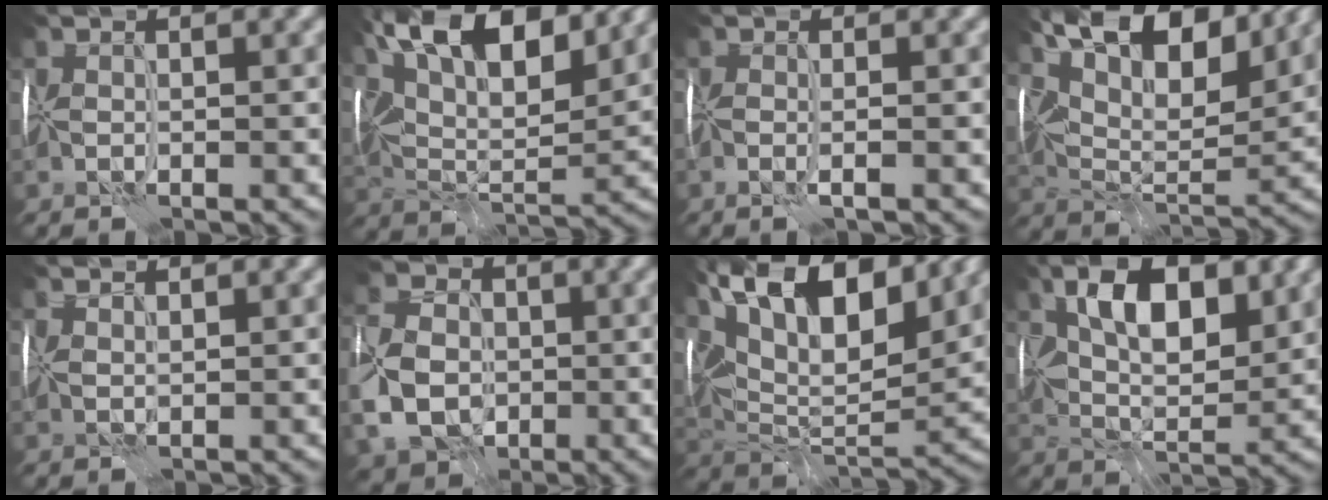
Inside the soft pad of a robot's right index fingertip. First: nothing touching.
{"total": 13.3, "force": [7.2, 5.6, 9.7], "torque": [-0.164, 0.015, 0.121]}
{"total": 0.7, "force": [-0.4, -0.4, 0.5], "torque": [-0.013, -0.005, -0.007]}
{"total": 13.2, "force": [7.7, 5.6, 9.2], "torque": [-0.154, 0.016, 0.125]}
{"total": 0.8, "force": [0.8, 0.0, 0.1], "torque": [-0.006, 0.001, 0.020]}
{"total": 7.6, "force": [-1.1, 6.1, 4.3], "torque": [-0.107, 0.000, -0.034]}
{"total": 16.2, "force": [8.4, 7.3, 11.8], "torque": [-0.205, 0.038, 0.136]}
{"total": 8.3, "force": [3.2, 3.9, 6.6], "torque": [-0.109, 0.001, 0.052]}